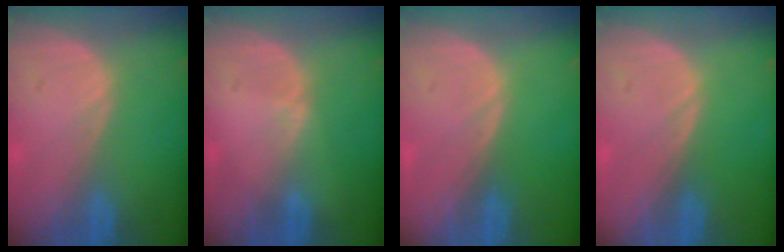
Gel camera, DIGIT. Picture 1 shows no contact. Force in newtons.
{"total": 0.5, "press": 0.5, "slide": 0.2}
{"total": 0.0}
{"total": 0.0}